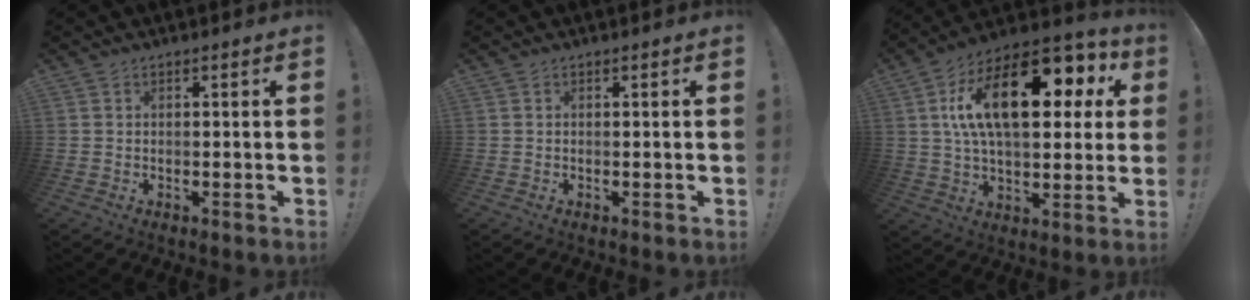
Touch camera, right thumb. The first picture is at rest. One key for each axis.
{"total": 0.0}
{"total": 23.7, "fx": 6.7, "fy": 11.0, "fz": 19.9, "tx": -0.324, "ty": -0.024, "tz": 0.106}